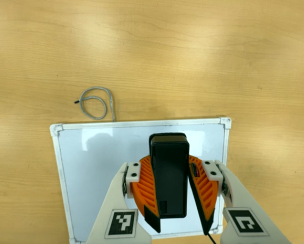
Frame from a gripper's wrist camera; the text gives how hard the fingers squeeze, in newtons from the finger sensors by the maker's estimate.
{"total": 11.5, "left": 10.2, "right": 12.7}